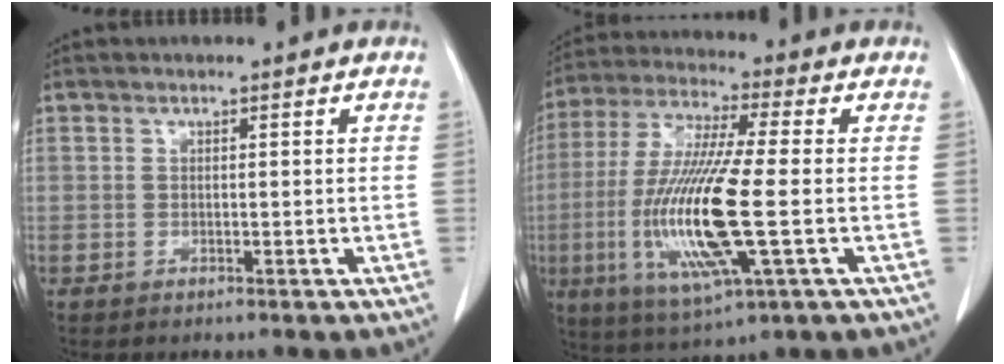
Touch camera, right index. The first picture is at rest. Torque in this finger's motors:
{"motor_torque": [2.14, 0.00, 0.57, 0.21]}